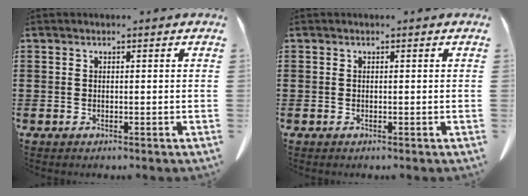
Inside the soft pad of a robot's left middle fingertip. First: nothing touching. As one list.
[{"total": 0.0}]